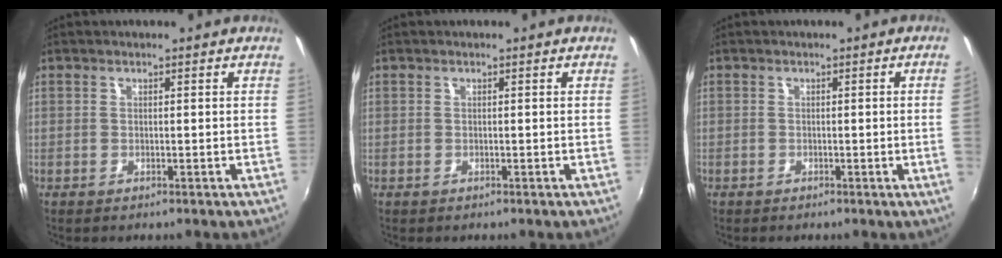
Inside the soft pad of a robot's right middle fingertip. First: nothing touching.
{"total": 0.0}
{"total": 2.3, "force": [-0.2, -1.4, 1.8], "torque": [-0.025, -0.013, 0.002]}